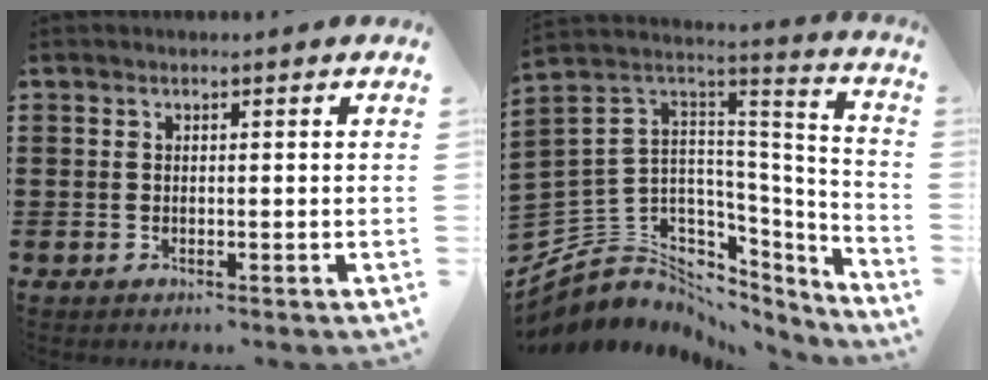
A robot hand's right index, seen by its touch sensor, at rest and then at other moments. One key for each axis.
{"total": 6.8, "fx": -1.4, "fy": 6.5, "fz": 1.4, "tx": -0.076, "ty": -0.031, "tz": -0.021}